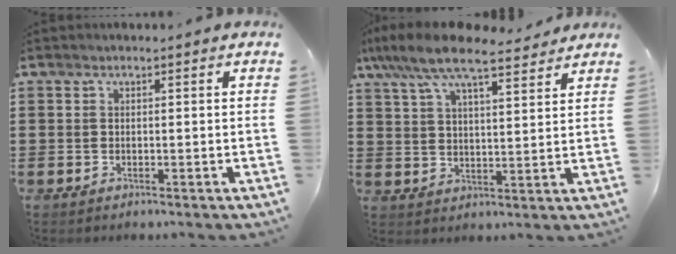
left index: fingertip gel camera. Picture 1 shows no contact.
{"total": 9.0, "force": [7.4, 1.9, 4.7], "torque": [-0.116, -0.021, 0.133]}